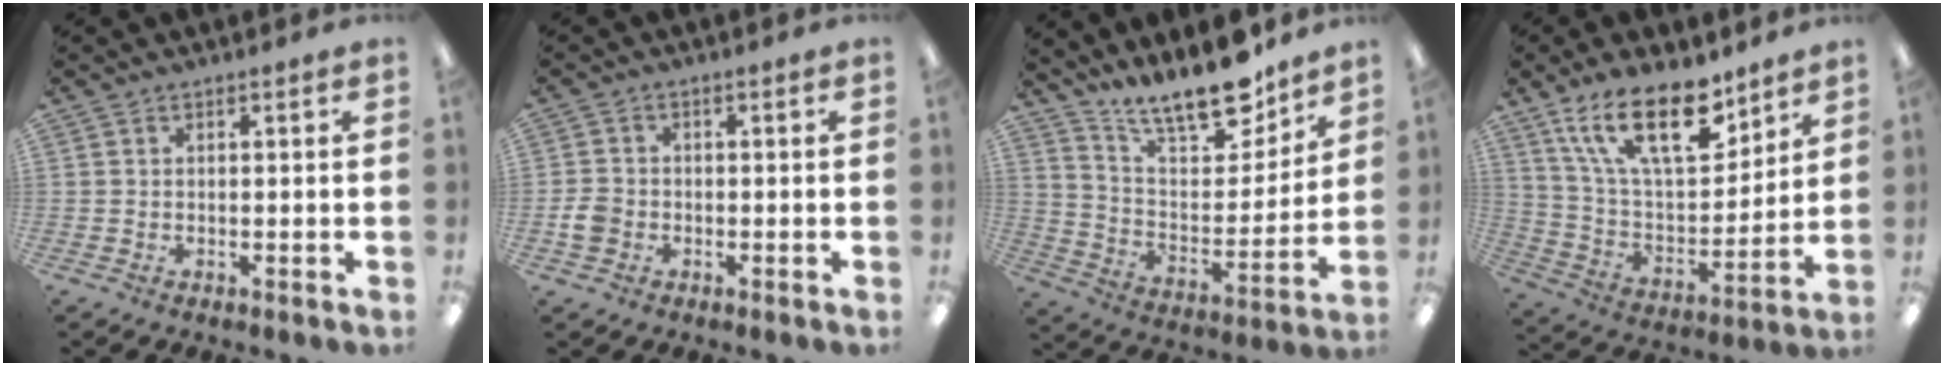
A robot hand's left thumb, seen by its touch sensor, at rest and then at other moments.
{"total": 3.7, "force": [-1.1, 3.0, 1.8], "torque": [-0.036, 0.005, -0.021]}
{"total": 16.9, "force": [14.2, 5.0, 7.6], "torque": [-0.135, -0.101, 0.248]}
{"total": 20.8, "force": [13.1, 9.0, 13.4], "torque": [-0.241, -0.064, 0.226]}